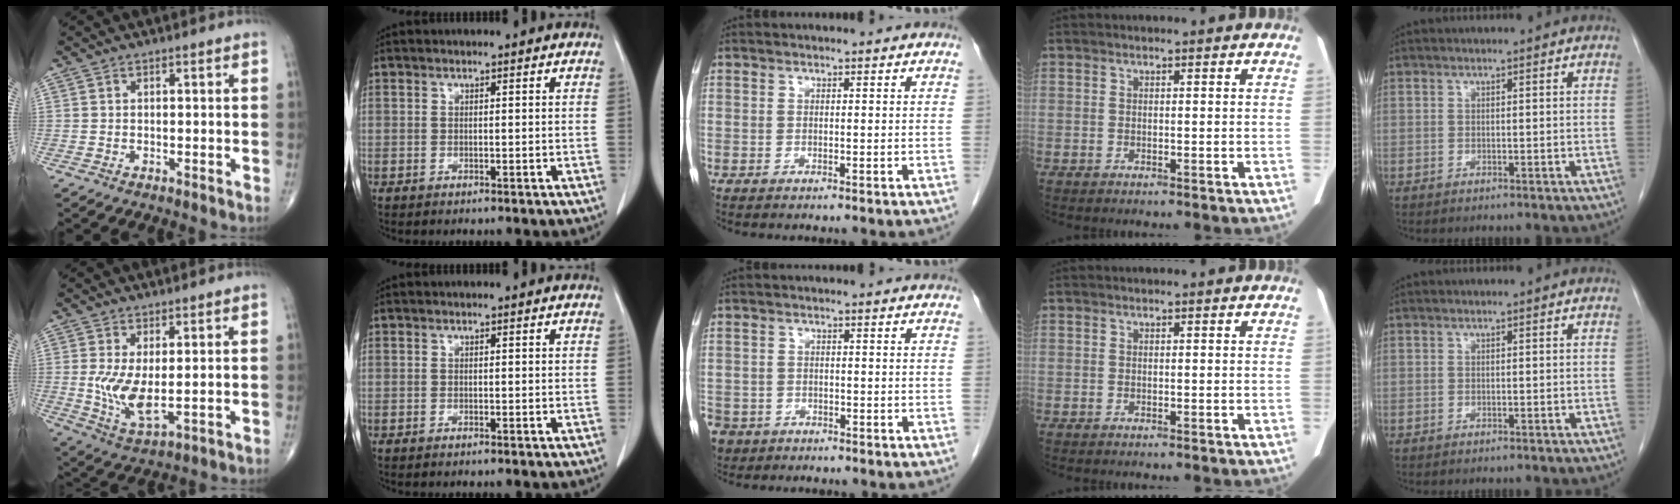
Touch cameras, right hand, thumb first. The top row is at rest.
{"thumb": {"total": 7.9, "force": [0.2, 3.2, 7.2], "torque": [-0.145, -0.024, 0.015]}, "middle": {"total": 7.9, "force": [-4.8, 5.8, 2.2], "torque": [-0.071, -0.005, -0.079]}}